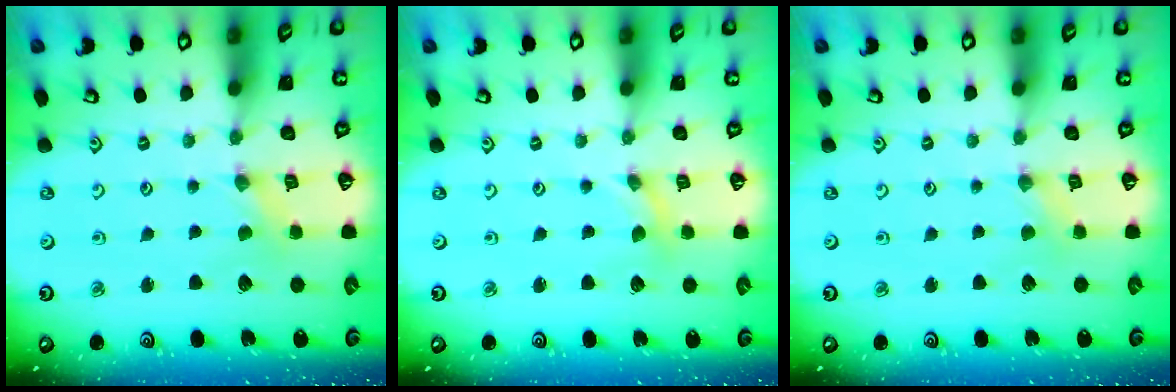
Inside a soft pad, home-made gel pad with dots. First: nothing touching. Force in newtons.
{"total": 0.0}
{"total": 1.8, "press": 1.8, "slide": 0.3}